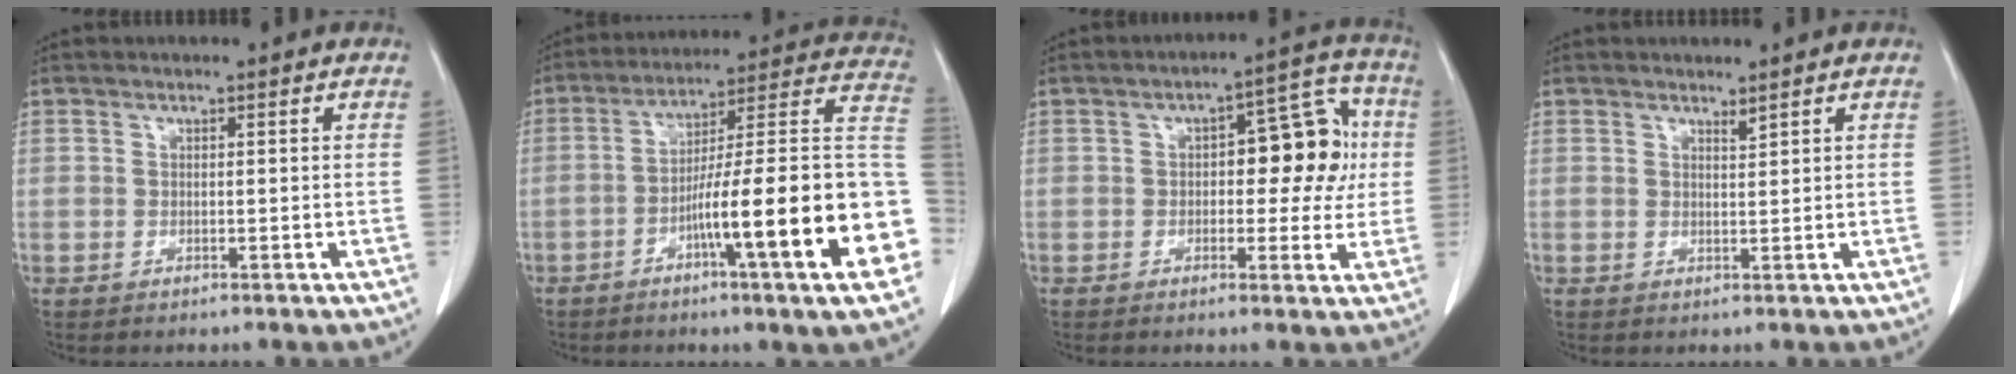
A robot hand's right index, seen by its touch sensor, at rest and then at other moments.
{"total": 23.0, "force": [-7.1, 0.5, 21.8], "torque": [-0.235, 0.013, -0.109]}
{"total": 10.1, "force": [0.9, 4.5, 9.0], "torque": [-0.099, 0.036, 0.011]}
{"total": 0.9, "force": [0.9, -0.1, 0.3], "torque": [-0.009, -0.008, 0.016]}